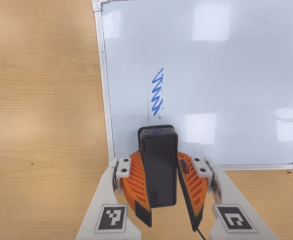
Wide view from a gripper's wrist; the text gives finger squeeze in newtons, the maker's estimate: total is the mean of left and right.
{"total": 10.5, "left": 10.4, "right": 10.6}